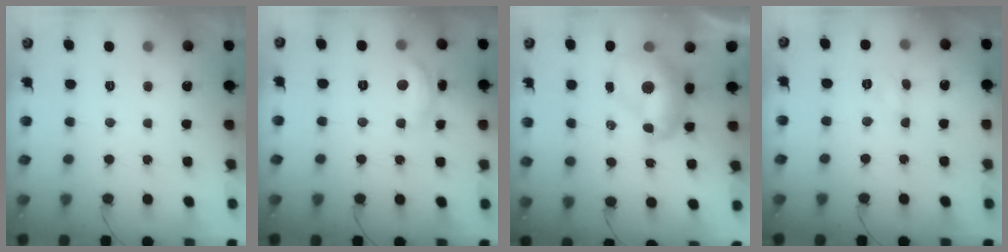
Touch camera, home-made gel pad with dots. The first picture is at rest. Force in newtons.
{"total": 9.6, "press": 9.6, "slide": 0.5}
{"total": 10.4, "press": 10.3, "slide": 1.0}
{"total": 3.6, "press": 3.6, "slide": 0.5}